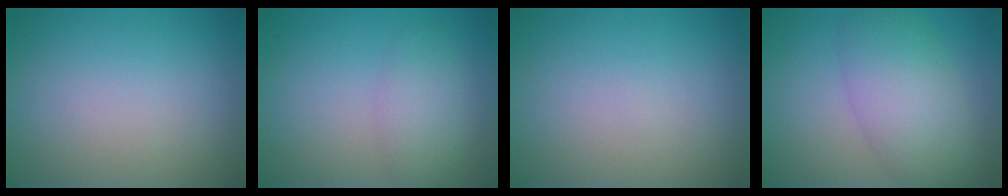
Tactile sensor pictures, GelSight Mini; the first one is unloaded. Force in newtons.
{"total": 2.8, "press": 2.8, "slide": 0.1}
{"total": 0.0}
{"total": 6.0, "press": 6.0, "slide": 0.4}